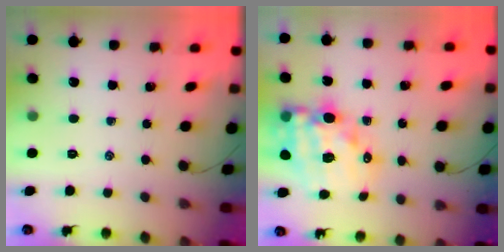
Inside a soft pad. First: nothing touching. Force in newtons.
{"total": 16.0, "press": 15.4, "slide": 4.1}